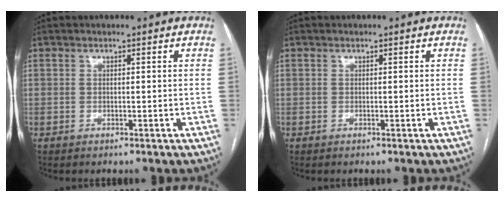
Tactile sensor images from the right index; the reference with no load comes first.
{"total": 0.0}